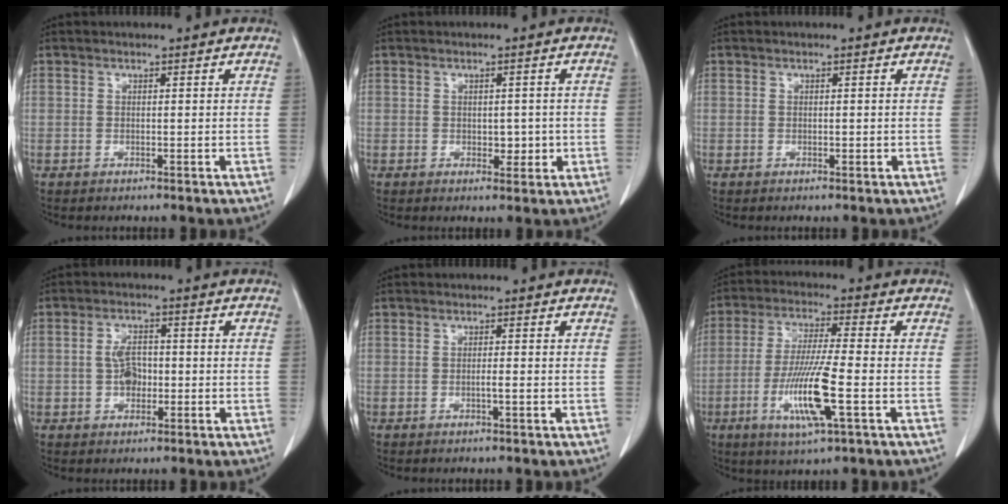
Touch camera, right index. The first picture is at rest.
{"total": 2.4, "force": [-0.2, 1.6, 1.7], "torque": [-0.016, 0.001, 0.003]}
{"total": 0.0}
{"total": 3.9, "force": [-0.6, 2.4, 3.0], "torque": [-0.057, 0.007, -0.012]}
{"total": 1.0, "force": [-0.3, 0.0, 0.9], "torque": [-0.015, 0.001, -0.005]}
{"total": 11.3, "force": [-3.5, 0.4, 10.8], "torque": [-0.214, -0.018, -0.068]}